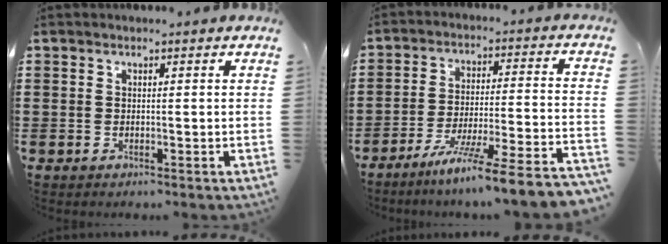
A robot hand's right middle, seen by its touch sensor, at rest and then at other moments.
{"total": 8.8, "force": [-7.4, -1.3, 4.7], "torque": [-0.075, -0.012, -0.147]}